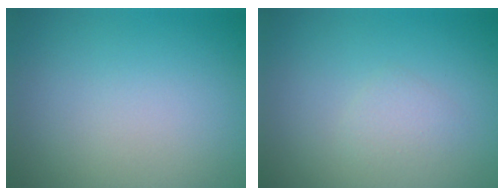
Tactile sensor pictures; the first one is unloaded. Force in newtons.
{"total": 1.1, "press": 1.1, "slide": 0.0}